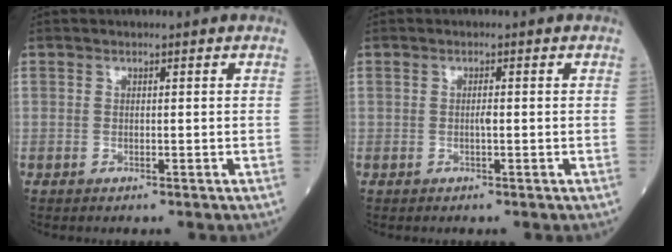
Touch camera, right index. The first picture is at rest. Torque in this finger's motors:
{"motor_torque": [0.34, -0.03, 0.17, 0.04]}